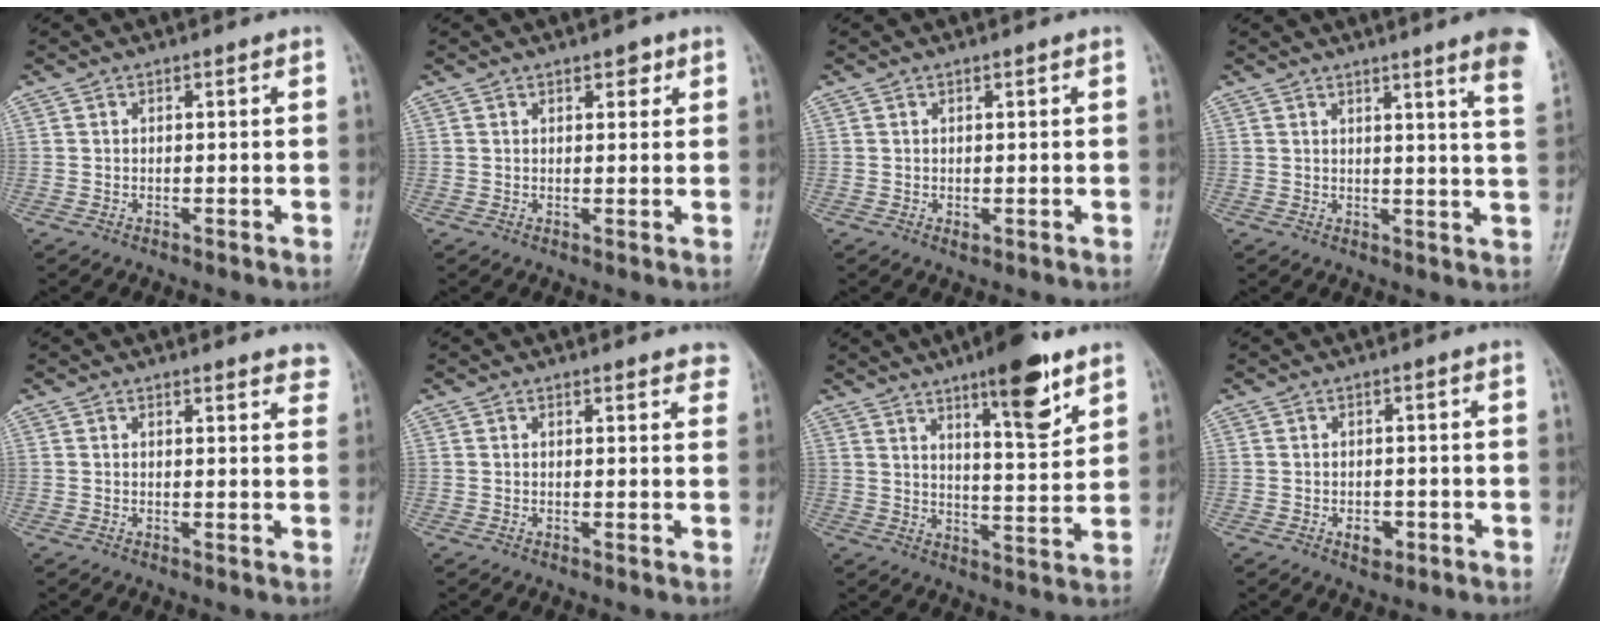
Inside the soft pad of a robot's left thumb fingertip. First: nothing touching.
{"total": 2.1, "force": [1.3, 1.1, 1.3], "torque": [-0.003, -0.005, 0.016]}
{"total": 0.9, "force": [0.1, 0.4, 0.8], "torque": [-0.011, -0.003, 0.006]}
{"total": 9.9, "force": [6.4, -0.1, 7.5], "torque": [-0.085, -0.027, 0.061]}
{"total": 4.8, "force": [4.4, 1.3, 1.4], "torque": [0.005, -0.020, 0.037]}
{"total": 4.3, "force": [3.8, 1.4, 1.4], "torque": [0.007, -0.014, 0.030]}
{"total": 12.5, "force": [7.8, 3.1, 9.3], "torque": [-0.116, -0.048, 0.116]}
{"total": 2.7, "force": [-0.9, 1.9, 1.7], "torque": [-0.013, 0.003, -0.008]}